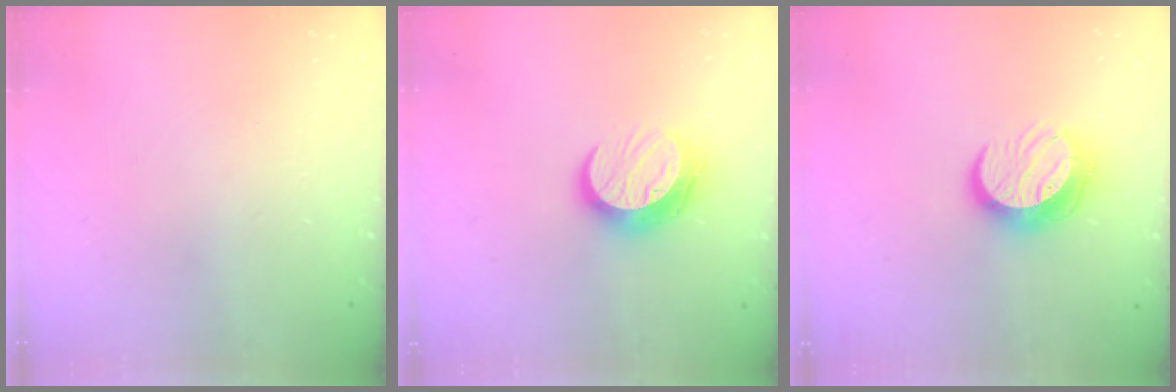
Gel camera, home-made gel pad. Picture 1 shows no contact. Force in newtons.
{"total": 12.1, "press": 12.0, "slide": 0.7}
{"total": 12.1, "press": 12.1, "slide": 0.6}